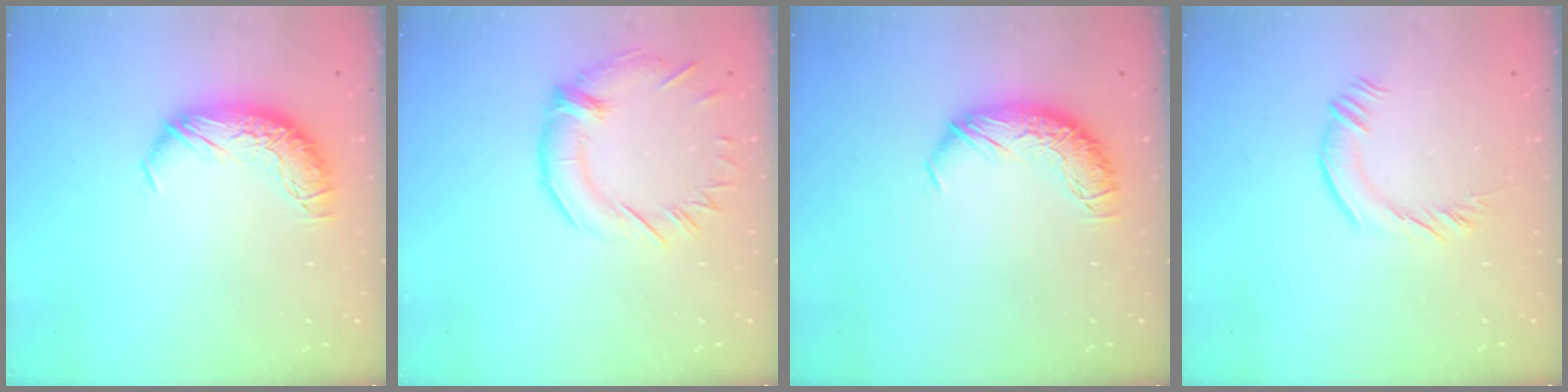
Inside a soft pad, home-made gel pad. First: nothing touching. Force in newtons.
{"total": 0.8, "press": 0.4, "slide": 0.7}
{"total": 0.0}
{"total": 1.7, "press": 1.4, "slide": 0.8}